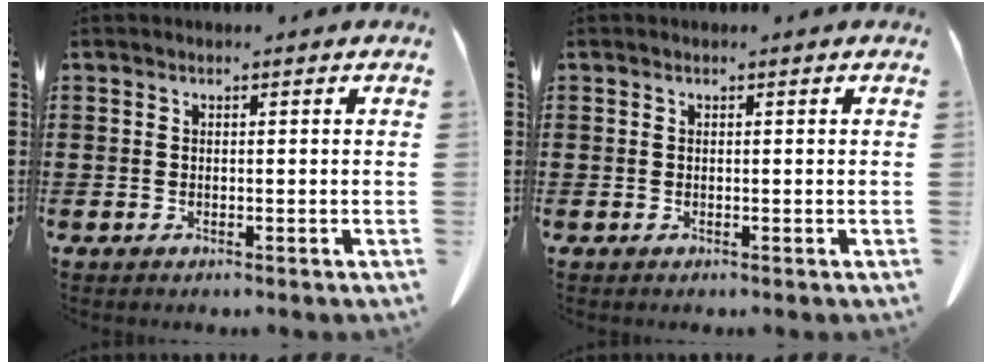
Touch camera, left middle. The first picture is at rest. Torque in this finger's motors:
{"motor_torque": [0.00, 0.00, 0.00, -0.01]}